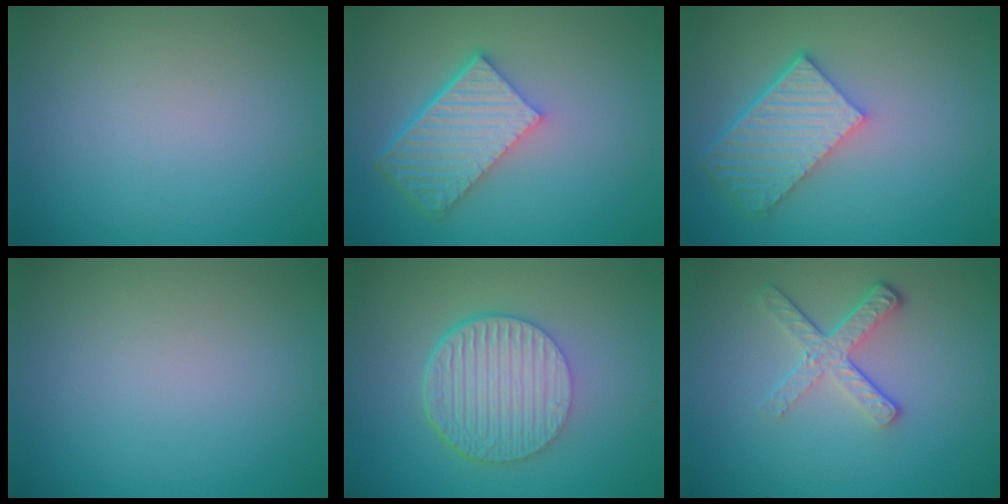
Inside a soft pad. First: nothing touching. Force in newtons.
{"total": 6.5, "press": 4.6, "slide": 4.6}
{"total": 5.9, "press": 4.3, "slide": 4.0}
{"total": 0.0}
{"total": 6.7, "press": 4.6, "slide": 4.9}
{"total": 3.9, "press": 2.7, "slide": 2.8}